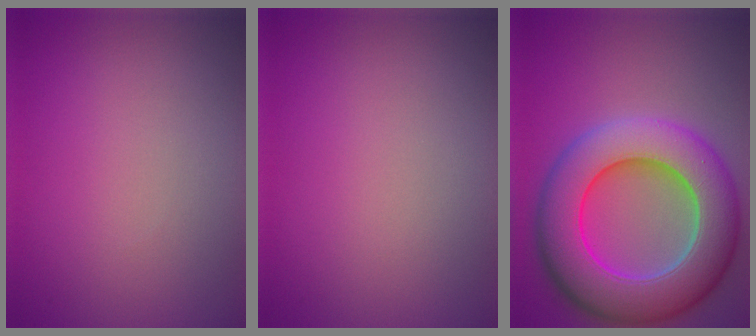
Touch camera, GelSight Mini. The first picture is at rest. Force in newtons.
{"total": 0.0}
{"total": 11.9, "press": 11.9, "slide": 0.3}